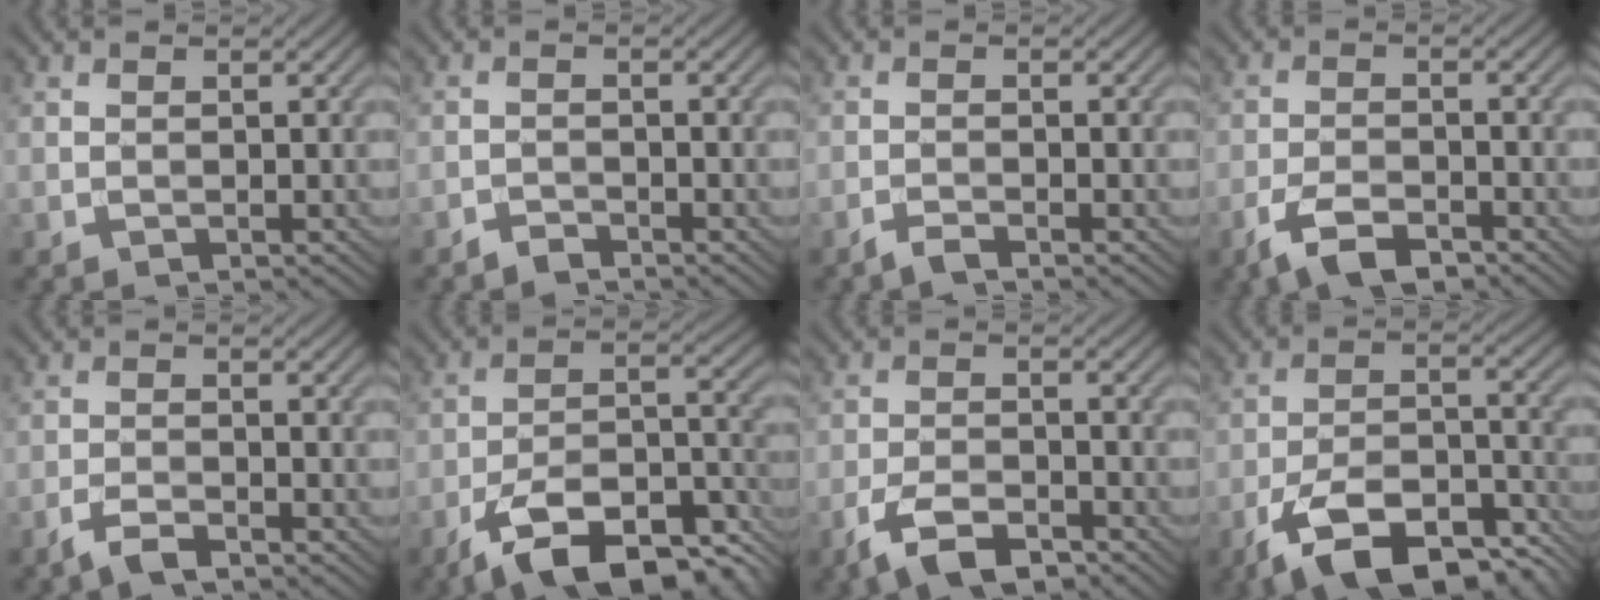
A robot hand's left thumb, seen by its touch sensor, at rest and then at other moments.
{"total": 1.5, "force": [-1.4, 0.4, 0.4], "torque": [-0.006, 0.002, -0.031]}
{"total": 1.5, "force": [-1.3, 0.1, 0.8], "torque": [-0.016, 0.003, -0.031]}
{"total": 5.9, "force": [-4.0, 2.3, 3.7], "torque": [-0.072, 0.000, -0.078]}
{"total": 3.0, "force": [-2.2, 0.8, 1.8], "torque": [-0.040, 0.001, -0.049]}
{"total": 15.5, "force": [-10.9, 5.0, 9.8], "torque": [-0.169, -0.003, -0.192]}
{"total": 6.7, "force": [-4.6, 2.6, 4.2], "torque": [-0.078, 0.001, -0.088]}
{"total": 14.5, "force": [-9.8, 5.7, 9.0], "torque": [-0.164, -0.006, -0.173]}